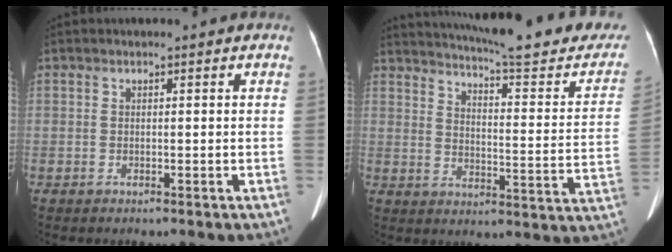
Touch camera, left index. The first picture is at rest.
{"total": 24.4, "force": [21.9, 2.5, 10.5], "torque": [-0.151, -0.070, 0.264]}